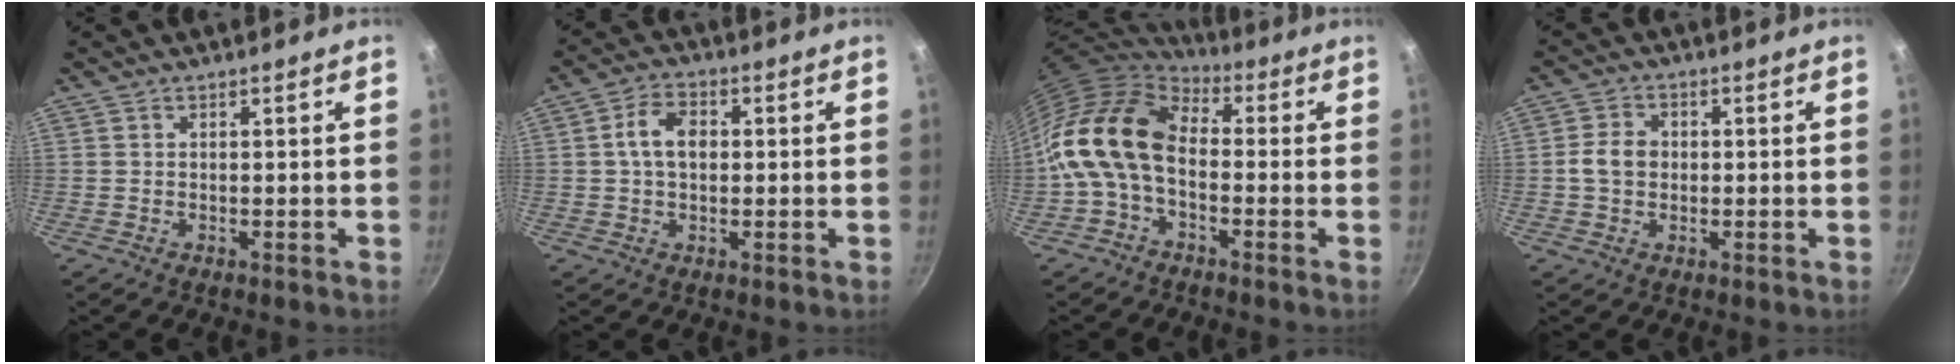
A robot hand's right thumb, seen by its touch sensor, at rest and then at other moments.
{"total": 6.5, "force": [0.6, 4.4, 4.7], "torque": [-0.072, 0.014, 0.003]}
{"total": 14.7, "force": [-1.3, 9.3, 11.3], "torque": [-0.202, 0.031, -0.044]}
{"total": 4.9, "force": [-0.1, 3.9, 2.9], "torque": [-0.041, 0.013, -0.009]}